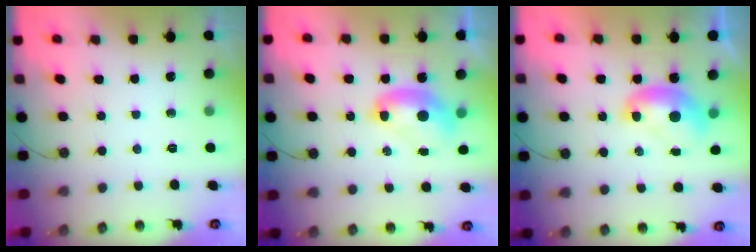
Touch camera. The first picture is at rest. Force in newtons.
{"total": 2.9, "press": 2.9, "slide": 0.1}
{"total": 1.9, "press": 1.9, "slide": 0.2}